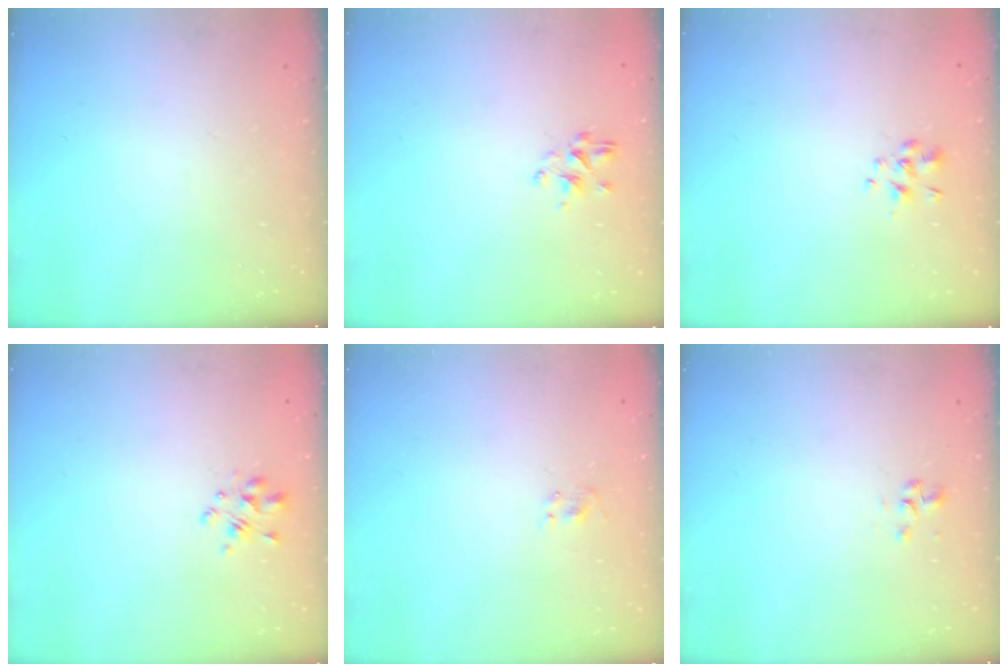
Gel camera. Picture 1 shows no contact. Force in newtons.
{"total": 2.8, "press": 2.7, "slide": 0.8}
{"total": 1.6, "press": 1.4, "slide": 0.7}
{"total": 2.4, "press": 2.3, "slide": 0.7}
{"total": 1.0, "press": 0.6, "slide": 0.8}
{"total": 1.7, "press": 1.6, "slide": 0.6}